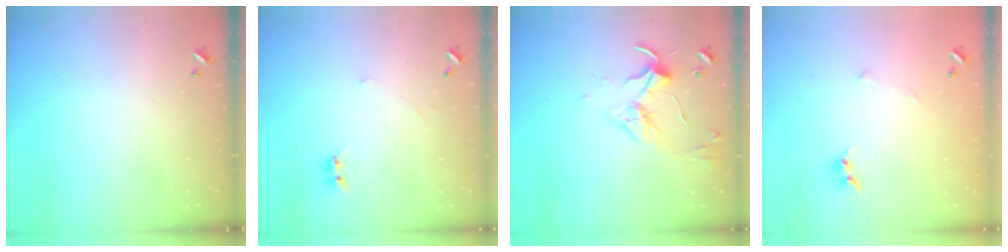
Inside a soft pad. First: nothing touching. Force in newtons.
{"total": 0.9, "press": 0.8, "slide": 0.3}
{"total": 3.6, "press": 3.5, "slide": 0.7}
{"total": 6.1, "press": 6.0, "slide": 0.6}